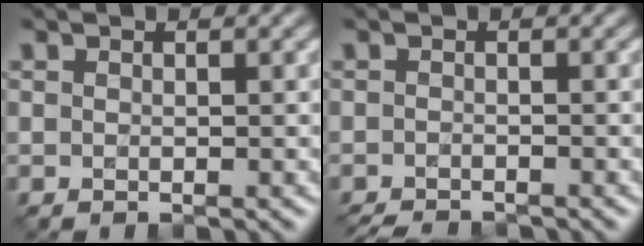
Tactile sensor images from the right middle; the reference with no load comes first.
{"total": 2.6, "force": [-2.5, 0.2, 0.7], "torque": [-0.005, -0.014, -0.043]}